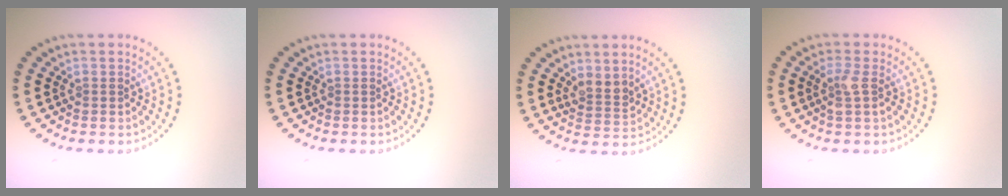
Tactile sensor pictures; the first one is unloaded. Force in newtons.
{"total": 0.0}
{"total": 2.1, "press": 1.7, "slide": 1.1}
{"total": 1.7, "press": 1.4, "slide": 0.8}